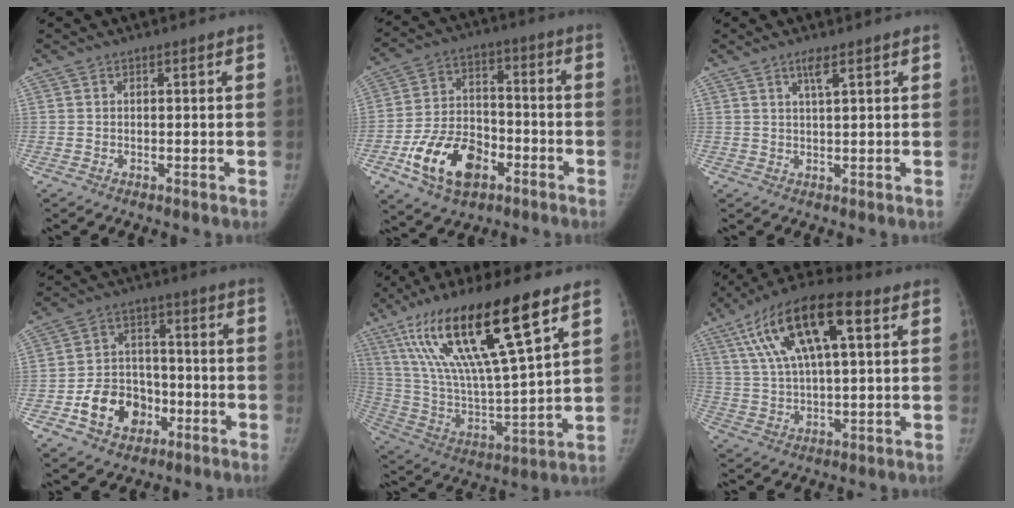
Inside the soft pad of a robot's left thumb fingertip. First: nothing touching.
{"total": 15.5, "force": [-7.0, 9.8, 9.7], "torque": [-0.148, 0.037, -0.120]}
{"total": 2.5, "force": [1.5, 0.3, 2.0], "torque": [-0.037, -0.002, 0.029]}
{"total": 12.4, "force": [-4.9, 9.7, 6.1], "torque": [-0.063, 0.040, -0.079]}
{"total": 26.4, "force": [13.7, 5.6, 21.9], "torque": [-0.417, -0.025, 0.253]}
{"total": 18.9, "force": [7.4, 7.0, 15.9], "torque": [-0.285, 0.011, 0.126]}